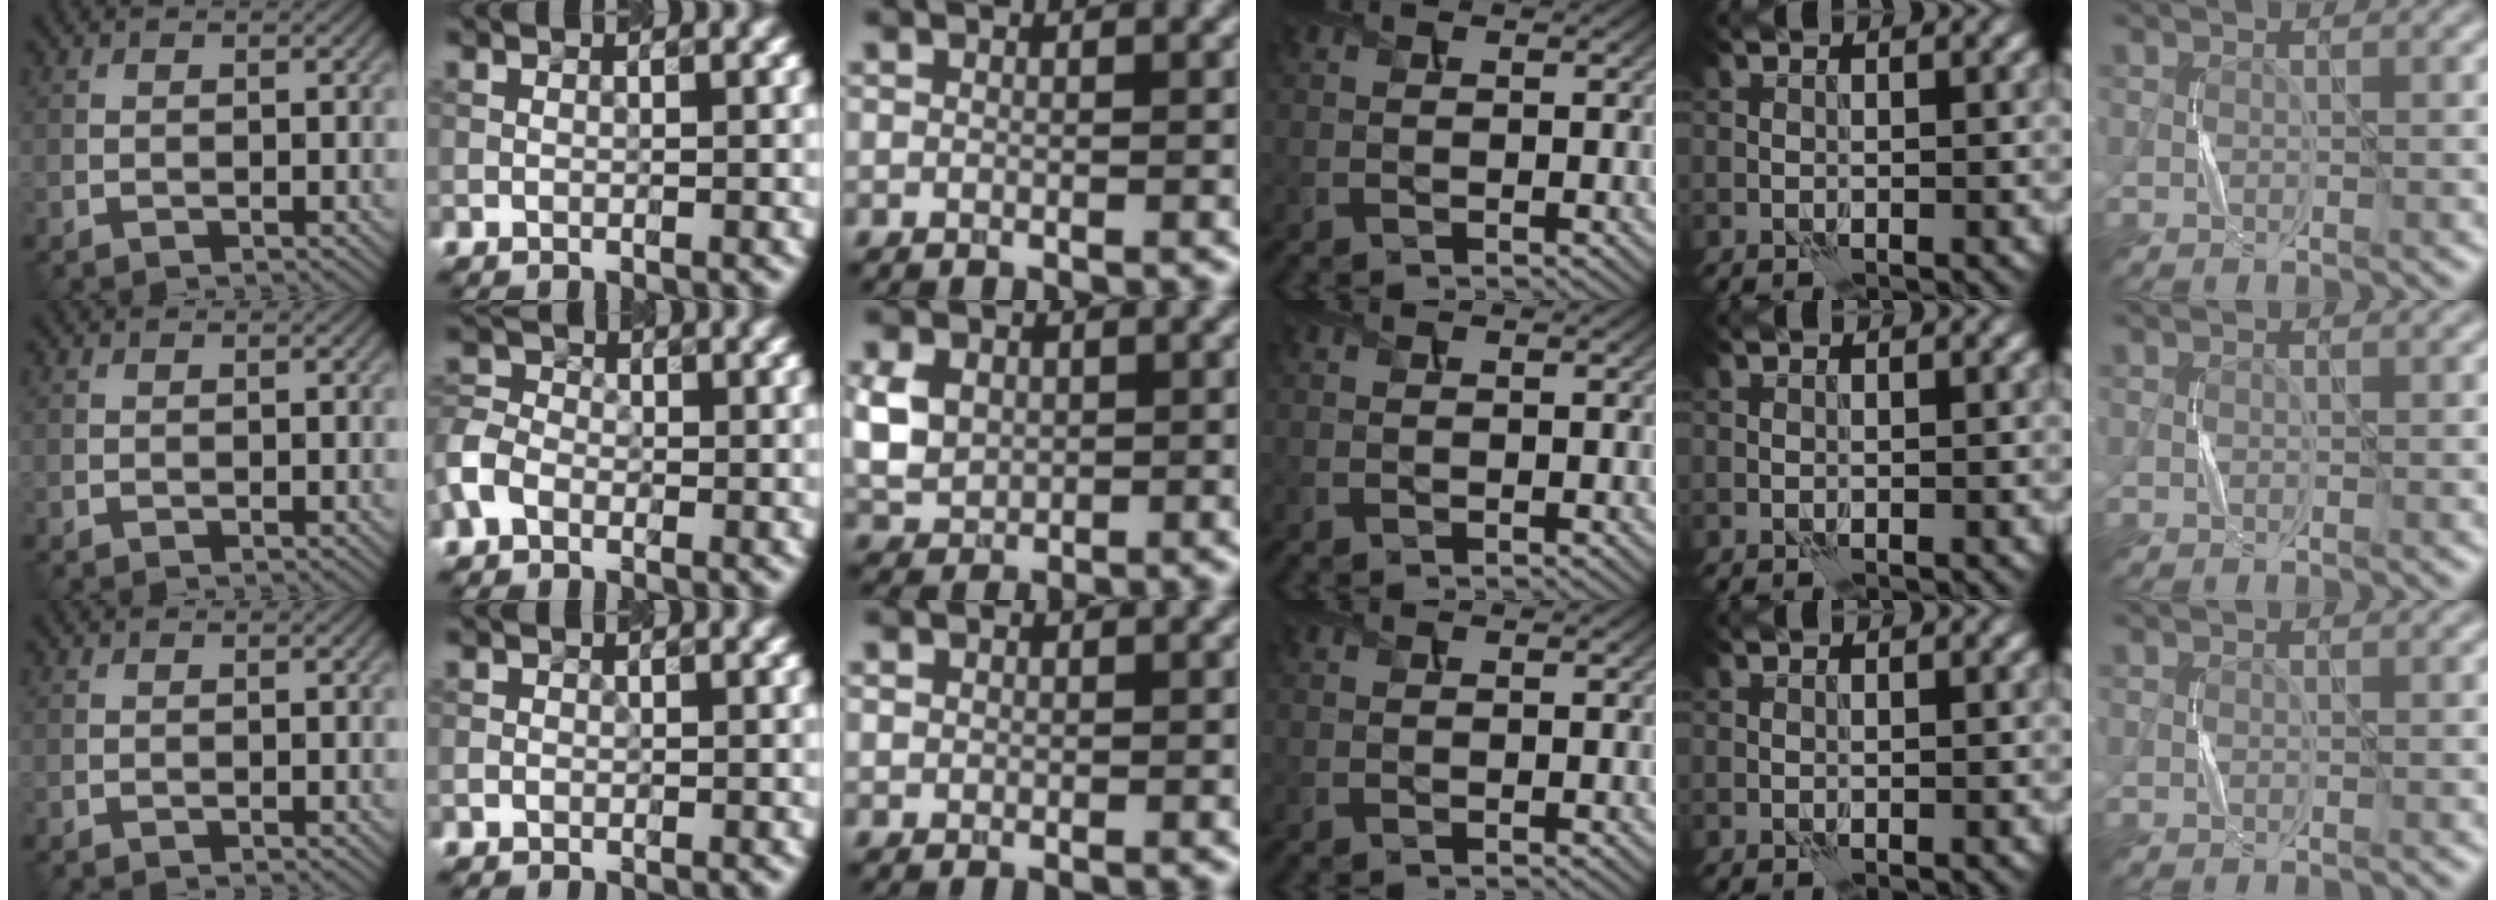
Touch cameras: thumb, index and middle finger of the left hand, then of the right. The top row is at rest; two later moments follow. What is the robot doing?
{"motion": "press", "object": "button"}